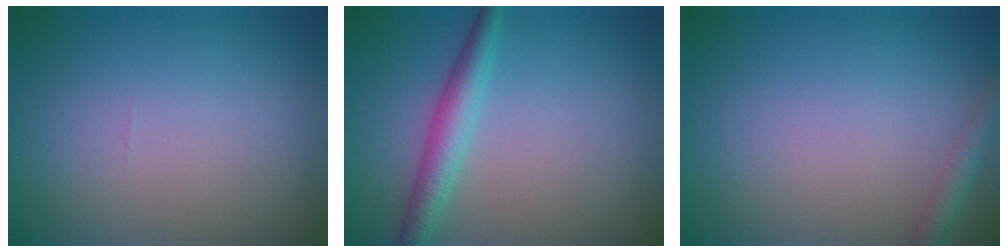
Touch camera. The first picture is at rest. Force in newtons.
{"total": 2.9, "press": 2.9, "slide": 0.0}
{"total": 1.7, "press": 1.7, "slide": 0.1}